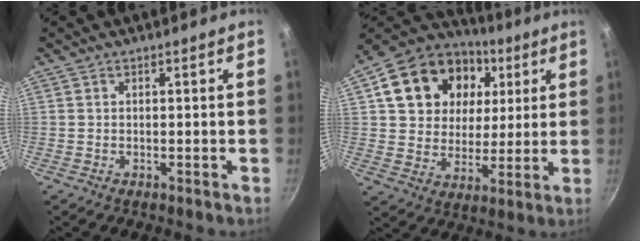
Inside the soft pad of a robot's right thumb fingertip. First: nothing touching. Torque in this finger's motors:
{"motor_torque": [-0.46, 0.91, 0.10, 0.20, 0.11]}